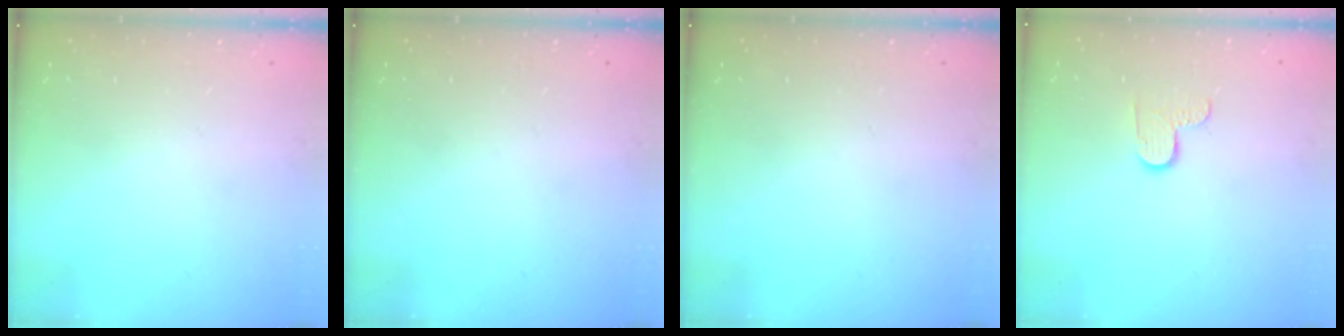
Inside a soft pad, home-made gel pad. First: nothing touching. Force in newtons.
{"total": 0.0}
{"total": 0.0}
{"total": 6.0, "press": 6.0, "slide": 0.4}